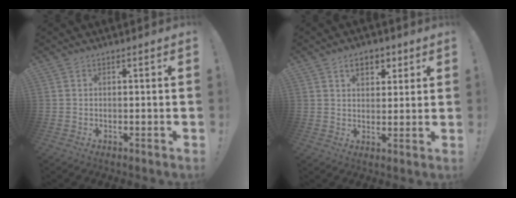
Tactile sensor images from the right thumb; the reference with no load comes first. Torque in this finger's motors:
{"motor_torque": [0.44, 1.40, 0.12, -0.11, 0.00]}